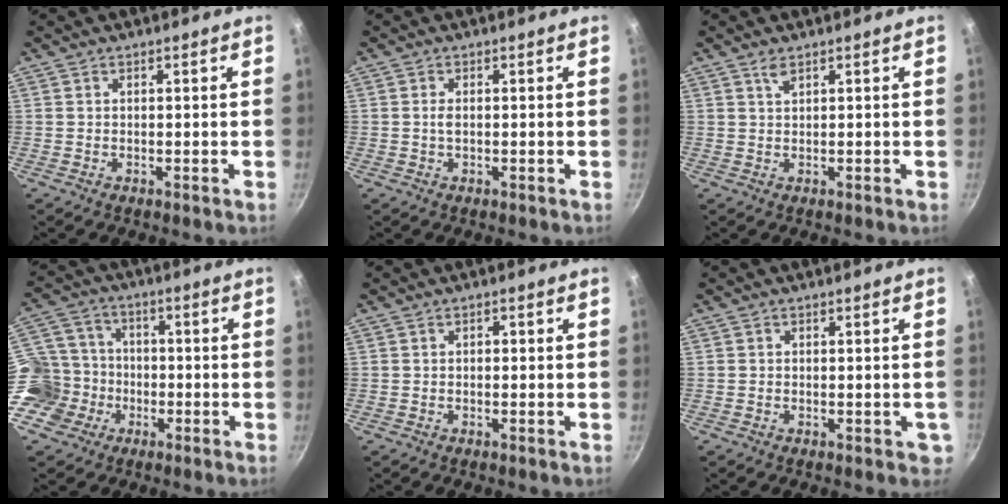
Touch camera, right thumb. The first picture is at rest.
{"total": 1.4, "force": [0.1, 0.8, 1.1], "torque": [-0.021, 0.002, 0.000]}
{"total": 1.5, "force": [0.9, 0.5, 1.0], "torque": [-0.019, -0.003, 0.018]}
{"total": 12.4, "force": [-4.3, 10.9, 4.0], "torque": [-0.055, 0.045, -0.086]}
{"total": 0.9, "force": [0.1, 0.6, 0.6], "torque": [-0.007, 0.006, 0.002]}
{"total": 2.1, "force": [-0.3, 1.5, 1.5], "torque": [-0.009, 0.001, -0.004]}